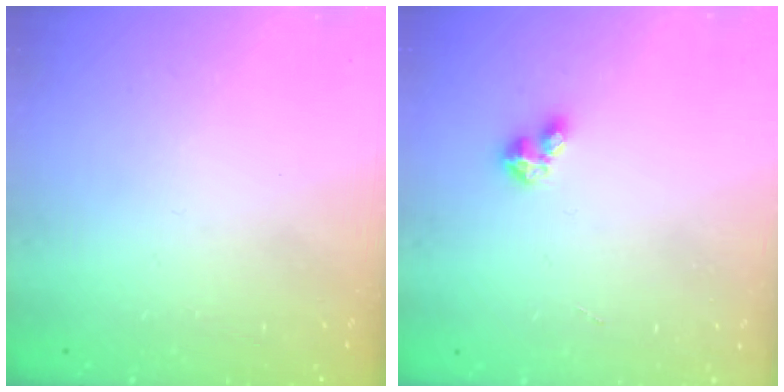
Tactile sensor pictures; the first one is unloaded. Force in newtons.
{"total": 2.8, "press": 2.8, "slide": 0.2}